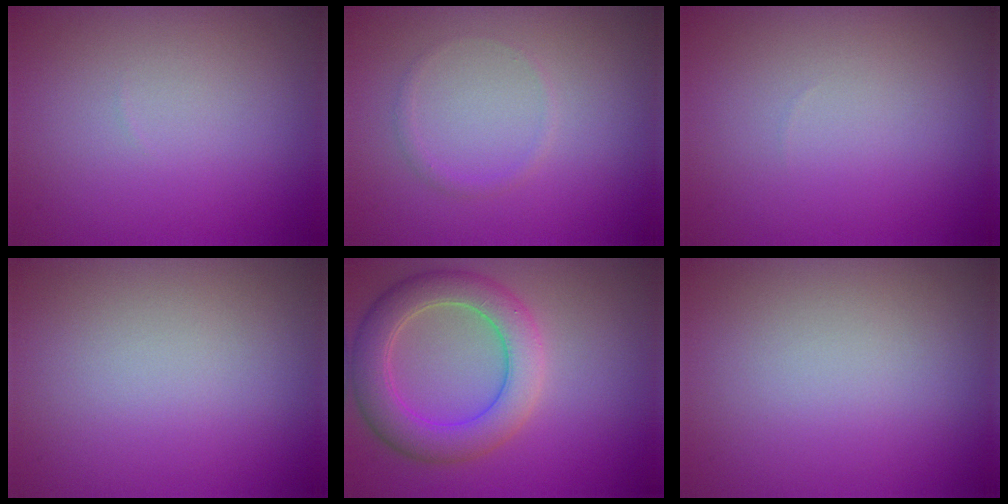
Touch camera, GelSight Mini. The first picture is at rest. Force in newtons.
{"total": 0.7, "press": 0.7, "slide": 0.0}
{"total": 0.0}
{"total": 0.0}
{"total": 5.8, "press": 5.8, "slide": 0.4}
{"total": 0.0}